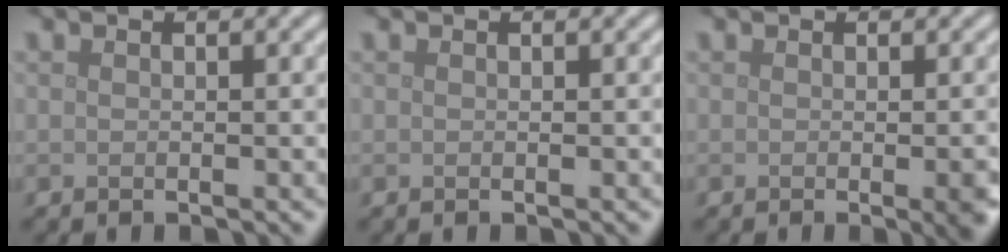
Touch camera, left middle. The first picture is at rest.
{"total": 0.0}
{"total": 3.1, "force": [-0.8, 0.9, 2.9], "torque": [-0.027, -0.004, -0.008]}